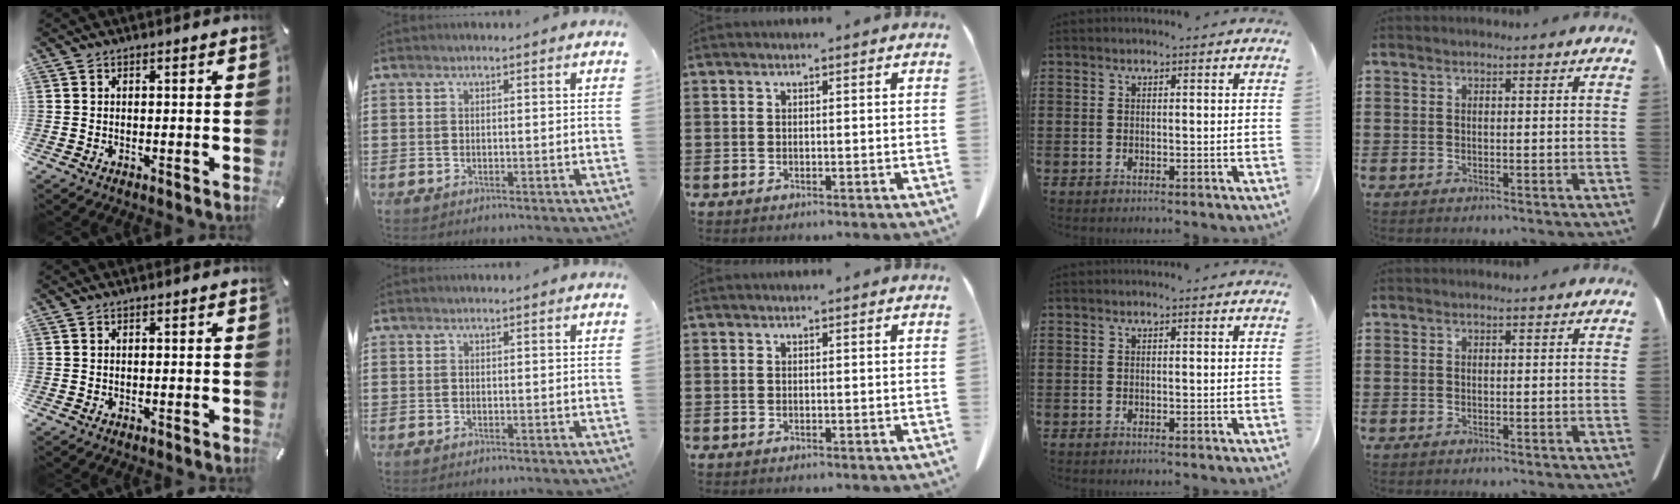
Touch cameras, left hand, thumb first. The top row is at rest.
{}